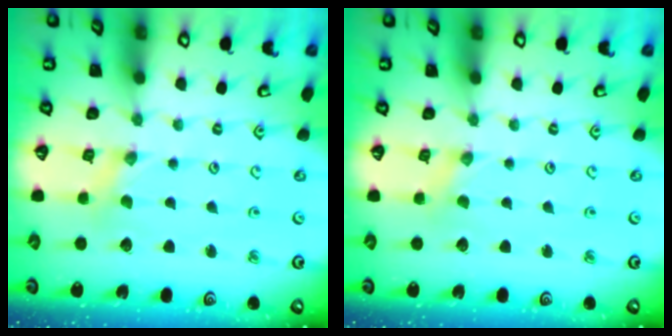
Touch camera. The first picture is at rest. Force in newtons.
{"total": 0.0}